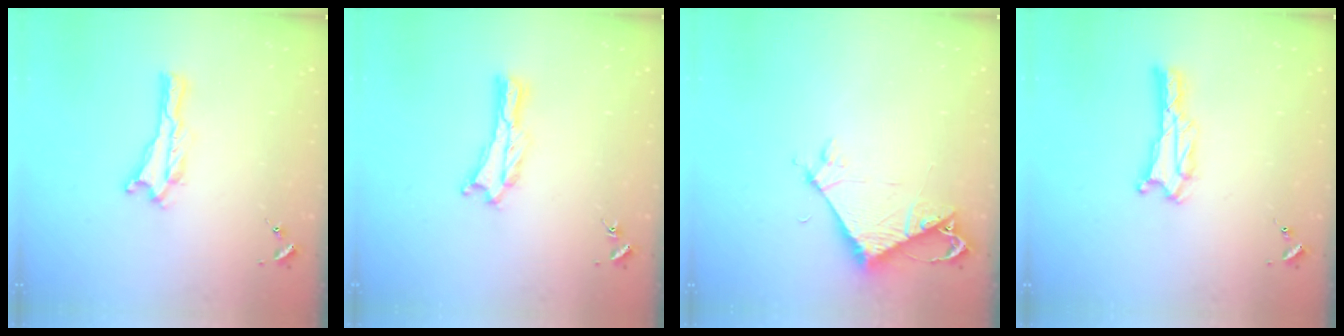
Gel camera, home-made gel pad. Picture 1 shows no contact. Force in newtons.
{"total": 0.7, "press": 0.7, "slide": 0.2}
{"total": 6.1, "press": 6.0, "slide": 0.5}
{"total": 1.4, "press": 1.4, "slide": 0.1}